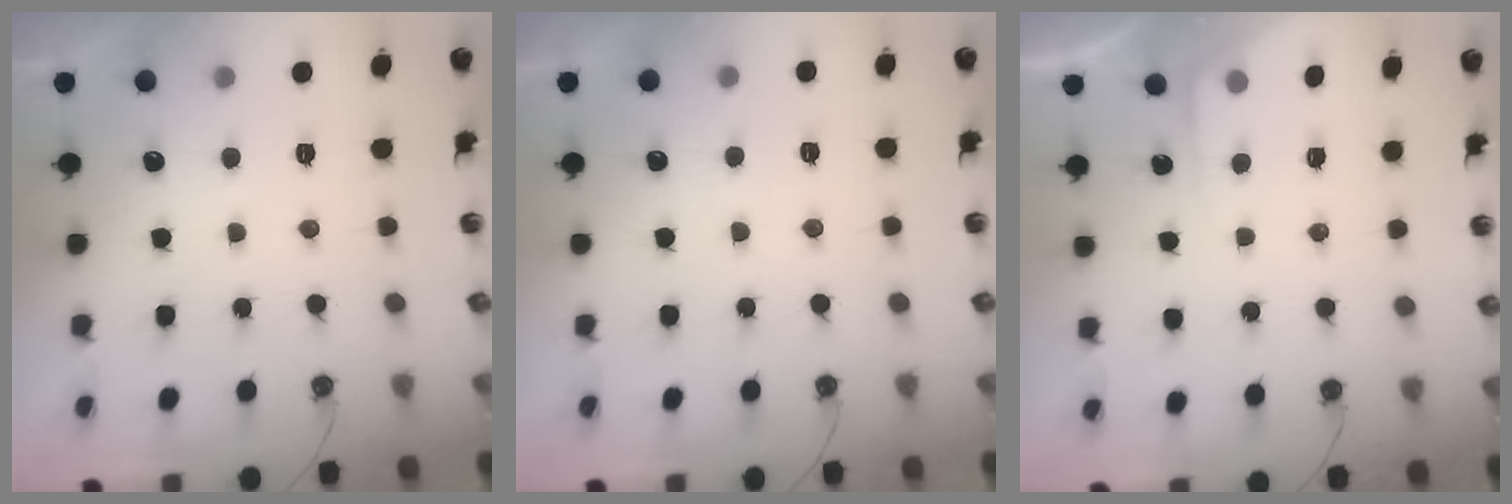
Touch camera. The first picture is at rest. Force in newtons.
{"total": 3.4, "press": 3.4, "slide": 0.5}
{"total": 3.5, "press": 3.5, "slide": 0.5}